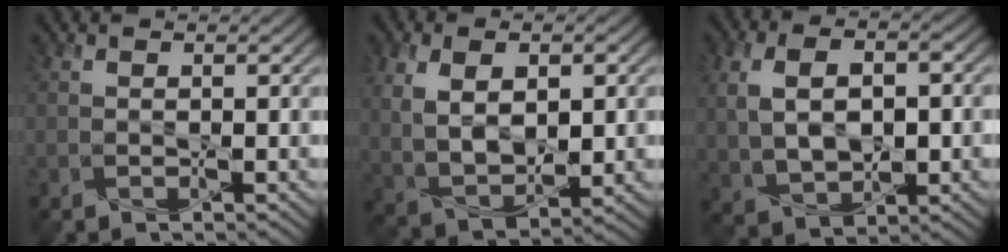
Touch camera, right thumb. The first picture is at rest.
{"total": 8.7, "force": [1.9, 5.2, 6.8], "torque": [-0.148, -0.007, 0.042]}
{"total": 9.8, "force": [0.7, 6.2, 7.6], "torque": [-0.168, 0.006, 0.015]}